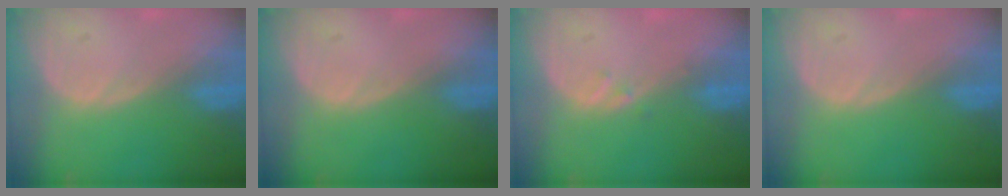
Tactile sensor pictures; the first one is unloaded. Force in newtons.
{"total": 0.0}
{"total": 1.0, "press": 0.9, "slide": 0.5}
{"total": 0.0}